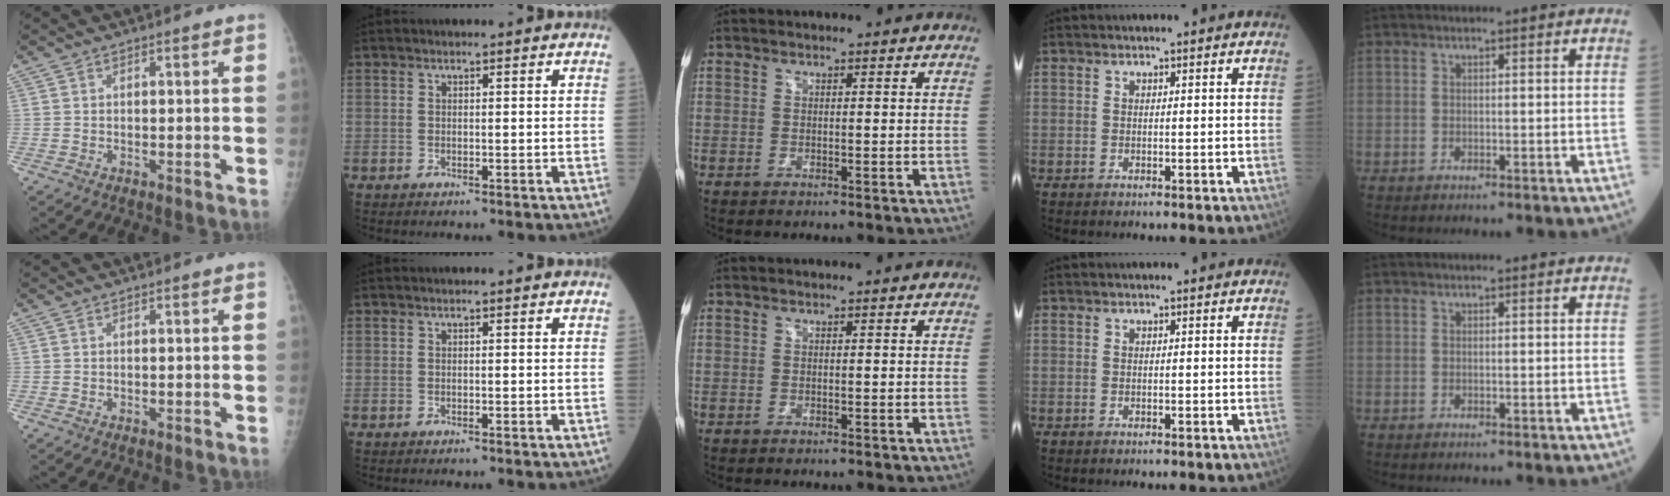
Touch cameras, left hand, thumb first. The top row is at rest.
{}